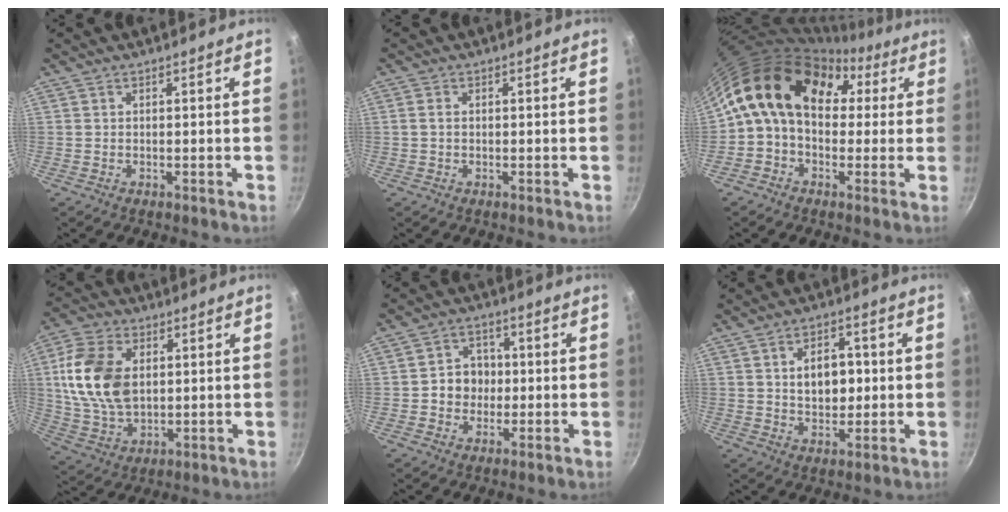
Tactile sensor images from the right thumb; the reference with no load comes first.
{"total": 1.2, "force": [0.0, 0.9, 0.8], "torque": [-0.016, 0.004, -0.002]}
{"total": 17.7, "force": [4.1, 12.7, 11.6], "torque": [-0.175, 0.040, 0.047]}
{"total": 15.5, "force": [2.4, 10.2, 11.4], "torque": [-0.209, -0.004, 0.049]}
{"total": 6.6, "force": [-0.4, 5.9, 3.0], "torque": [-0.012, 0.012, -0.014]}
{"total": 8.3, "force": [0.9, 5.5, 6.2], "torque": [-0.069, 0.004, 0.014]}